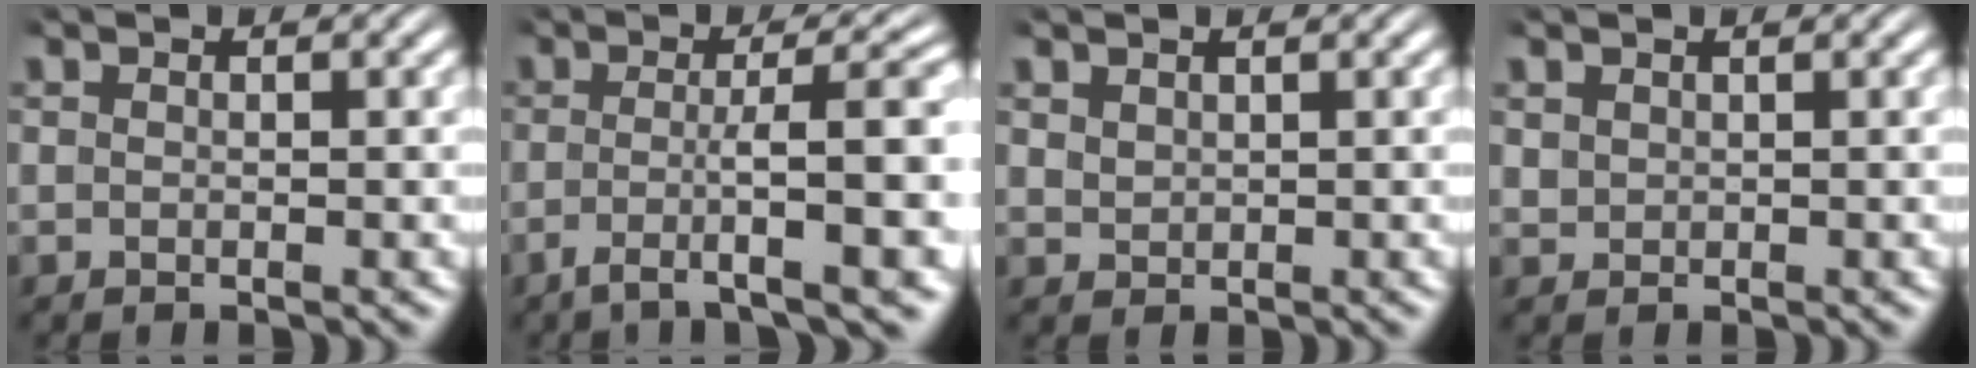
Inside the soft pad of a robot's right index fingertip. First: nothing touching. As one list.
[{"total": 7.3, "force": [-3.3, 1.3, 6.3], "torque": [-0.086, -0.017, -0.040]}, {"total": 1.0, "force": [0.9, 0.5, 0.0], "torque": [-0.002, -0.007, 0.028]}, {"total": 0.9, "force": [0.6, 0.7, 0.0], "torque": [-0.007, -0.006, 0.021]}]